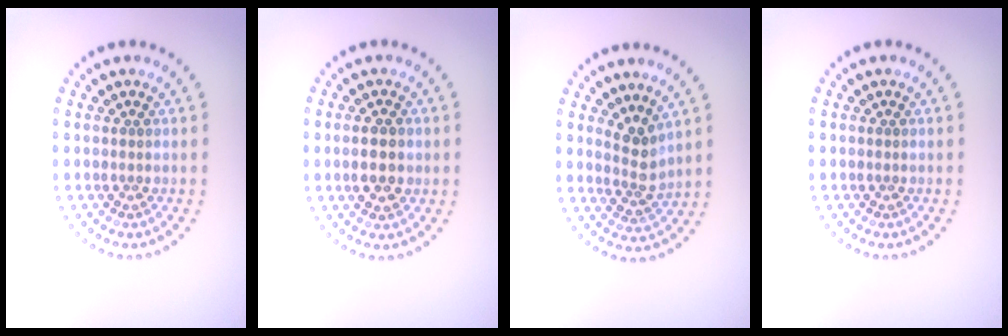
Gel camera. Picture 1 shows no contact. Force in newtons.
{"total": 2.8, "press": 2.8, "slide": 0.2}
{"total": 2.4, "press": 1.9, "slide": 1.5}
{"total": 0.0}